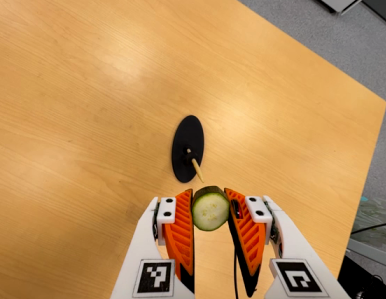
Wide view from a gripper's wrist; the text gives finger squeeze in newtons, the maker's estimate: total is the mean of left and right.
{"total": 7.8, "left": 7.6, "right": 8.0}